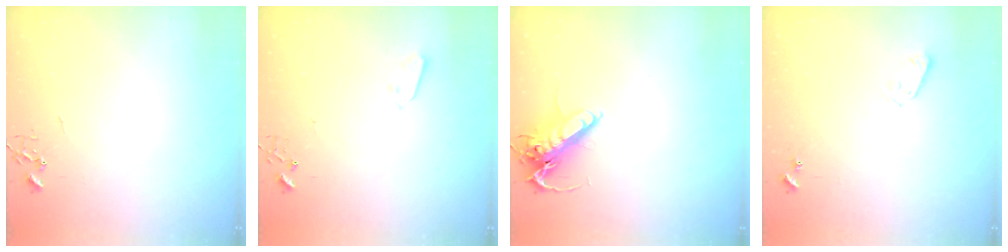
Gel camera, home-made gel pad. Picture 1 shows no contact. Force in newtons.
{"total": 3.0, "press": 3.0, "slide": 0.3}
{"total": 13.3, "press": 13.1, "slide": 2.4}
{"total": 4.1, "press": 4.1, "slide": 0.6}